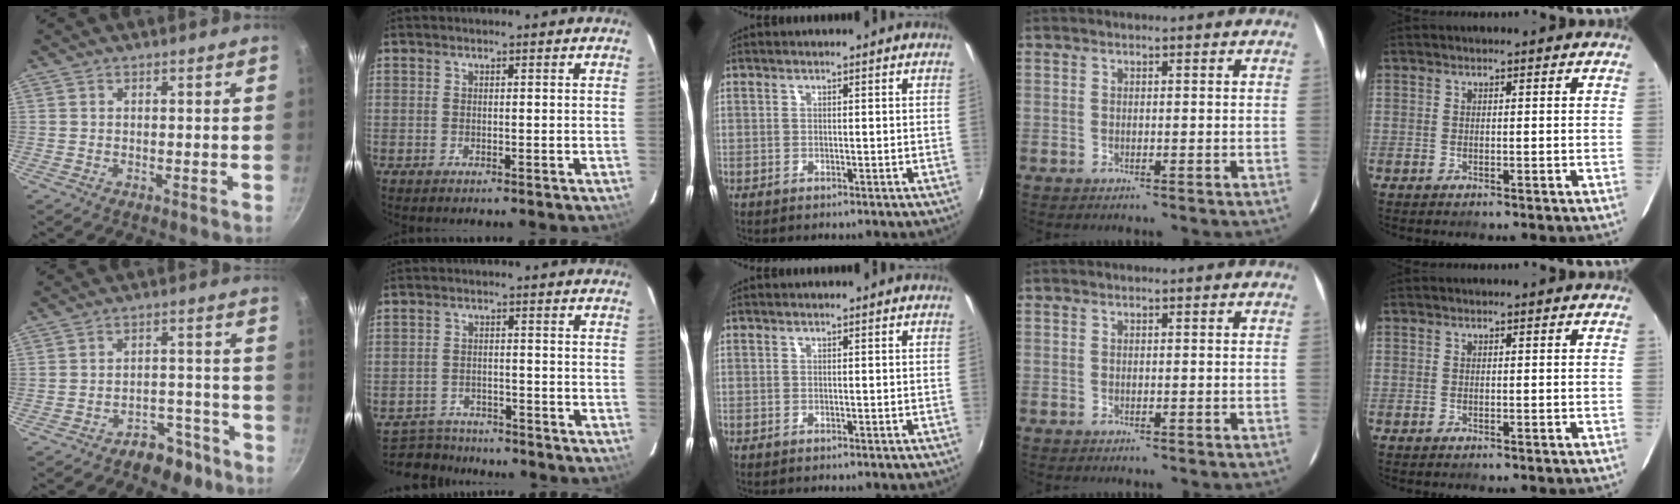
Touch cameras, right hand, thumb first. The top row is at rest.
{"thumb": {"total": 7.1, "force": [-5.4, 3.9, 2.5], "torque": [-0.002, 0.064, -0.066]}, "index": {"total": 7.4, "force": [-6.8, 3.0, 0.7], "torque": [-0.034, 0.012, -0.105]}}